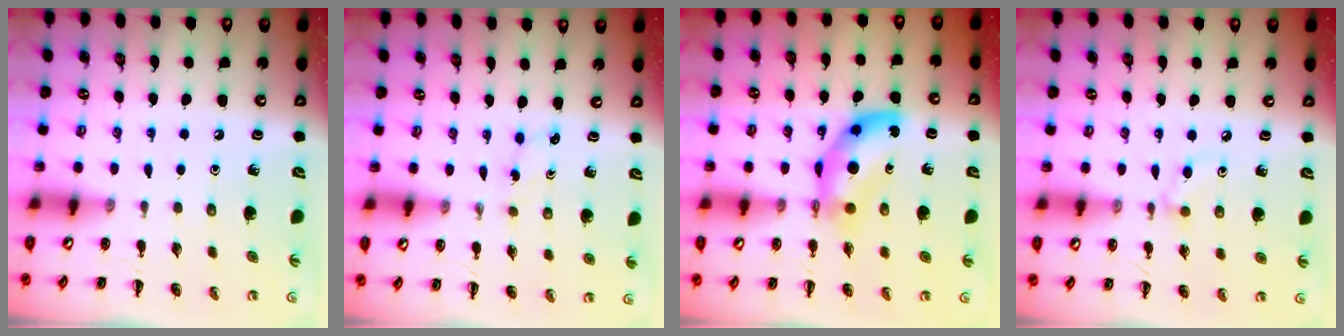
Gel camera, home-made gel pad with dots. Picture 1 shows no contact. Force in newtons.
{"total": 2.7, "press": 2.5, "slide": 0.9}
{"total": 8.3, "press": 8.2, "slide": 1.4}
{"total": 5.5, "press": 5.2, "slide": 1.9}